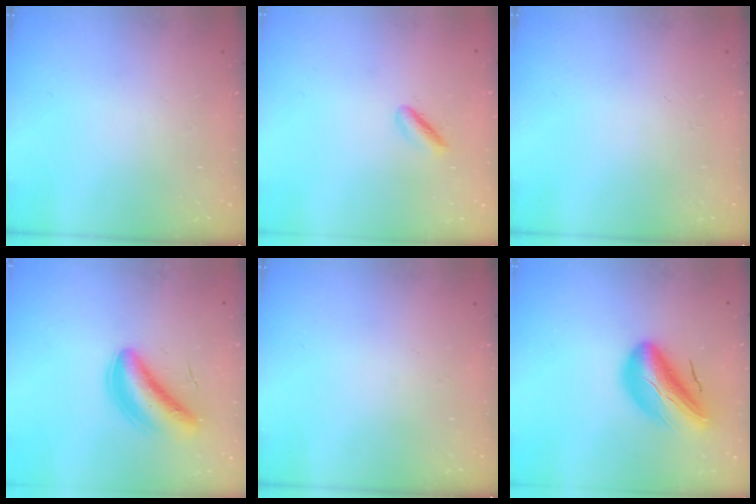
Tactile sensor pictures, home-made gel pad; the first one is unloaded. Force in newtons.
{"total": 2.1, "press": 1.9, "slide": 0.8}
{"total": 0.0}
{"total": 6.2, "press": 6.0, "slide": 1.5}
{"total": 0.0}
{"total": 14.6, "press": 14.1, "slide": 3.9}